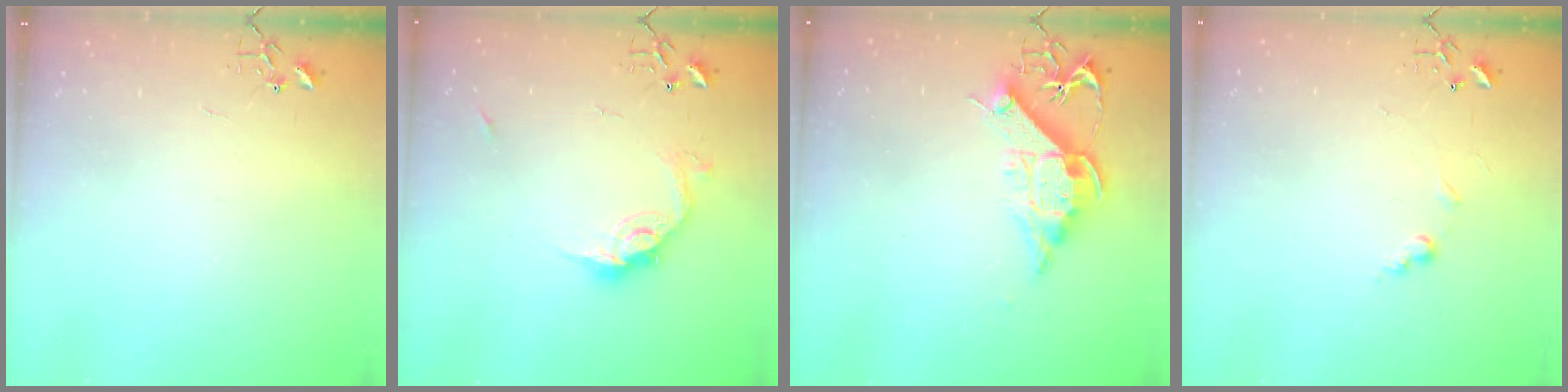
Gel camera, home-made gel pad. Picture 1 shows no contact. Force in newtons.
{"total": 13.4, "press": 13.4, "slide": 1.1}
{"total": 11.9, "press": 11.7, "slide": 1.8}
{"total": 6.1, "press": 6.1, "slide": 0.8}